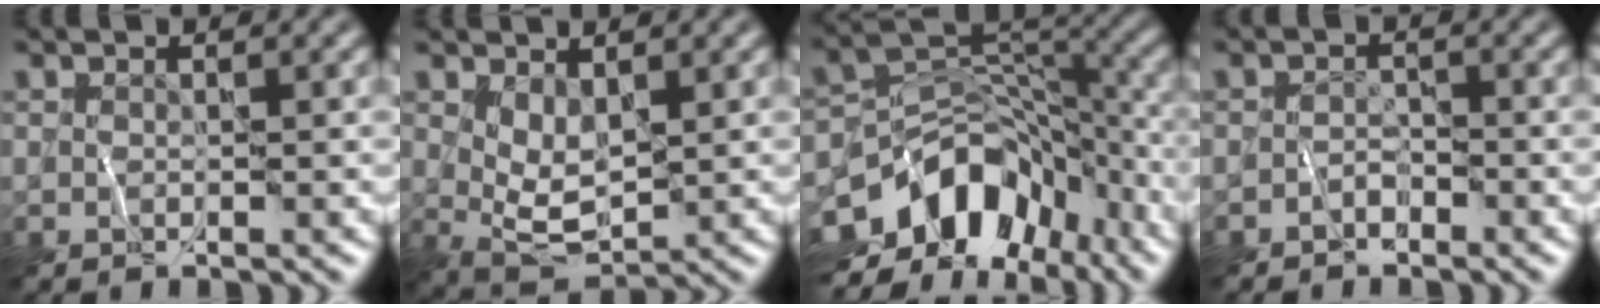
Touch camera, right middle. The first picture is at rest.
{"total": 3.0, "force": [1.2, 1.4, 2.4], "torque": [-0.048, -0.009, 0.028]}
{"total": 11.4, "force": [-5.5, 7.4, 6.6], "torque": [-0.104, 0.007, -0.100]}
{"total": 1.1, "force": [-1.0, 0.5, 0.1], "torque": [0.003, 0.010, -0.021]}